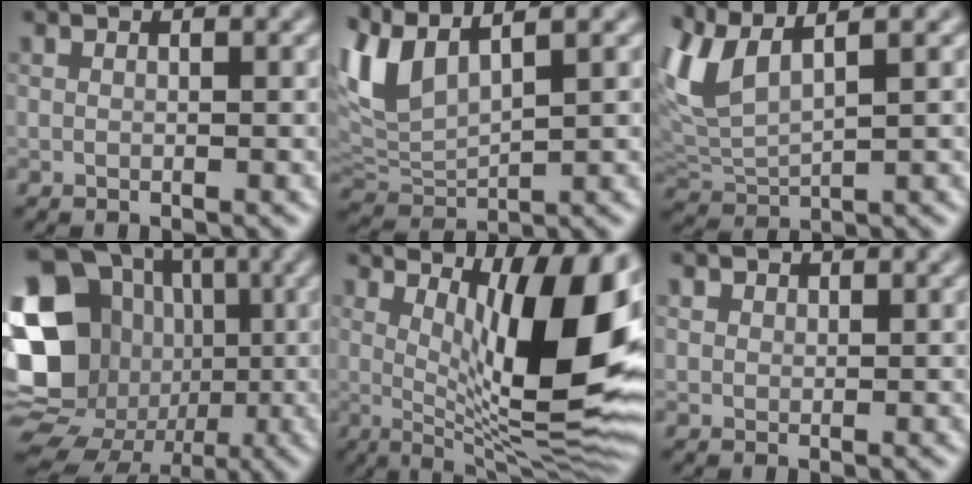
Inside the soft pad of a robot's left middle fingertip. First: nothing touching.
{"total": 4.8, "force": [1.8, 2.0, 3.9], "torque": [-0.115, 0.014, 0.046]}
{"total": 4.8, "force": [2.0, 1.8, 4.0], "torque": [-0.116, 0.016, 0.048]}
{"total": 20.0, "force": [-1.1, 18.2, 8.2], "torque": [-0.191, 0.021, -0.052]}
{"total": 12.4, "force": [2.5, 3.7, 11.6], "torque": [-0.148, -0.008, 0.047]}
{"total": 1.2, "force": [0.8, 0.9, 0.1], "torque": [-0.017, -0.004, 0.032]}